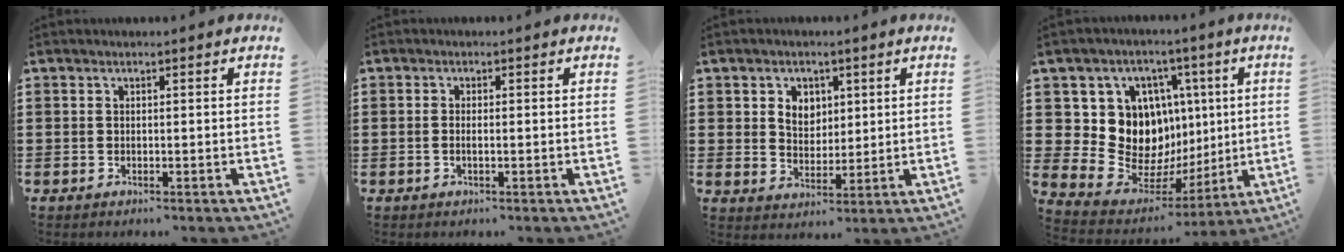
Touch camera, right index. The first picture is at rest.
{"total": 0.9, "force": [-0.3, 0.1, 0.8], "torque": [-0.015, -0.003, -0.005]}
{"total": 4.1, "force": [1.6, 3.4, 1.7], "torque": [-0.039, 0.009, 0.026]}
{"total": 13.4, "force": [2.5, 11.9, 5.6], "torque": [-0.133, -0.037, 0.057]}